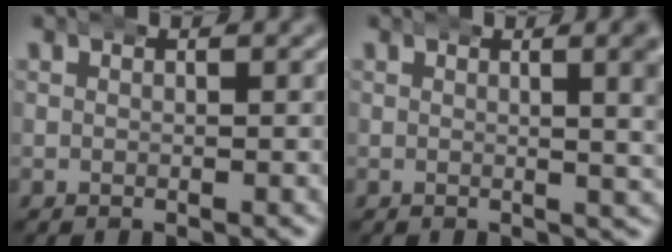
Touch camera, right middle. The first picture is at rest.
{"total": 4.0, "force": [1.6, 1.0, 3.5], "torque": [-0.020, 0.009, 0.015]}